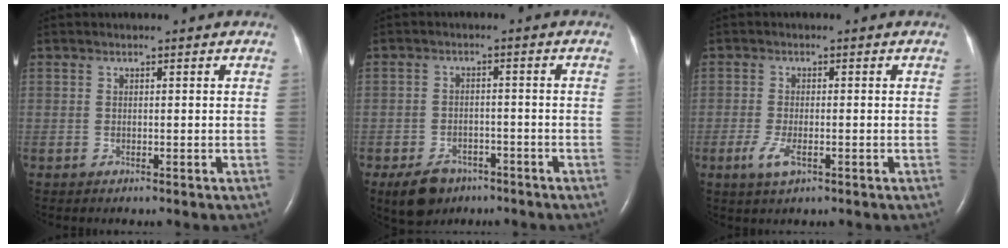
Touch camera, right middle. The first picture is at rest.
{"total": 6.1, "force": [-4.2, 3.7, 2.5], "torque": [-0.052, -0.002, -0.064]}
{"total": 3.4, "force": [-1.4, 1.1, 2.9], "torque": [-0.070, -0.006, -0.026]}